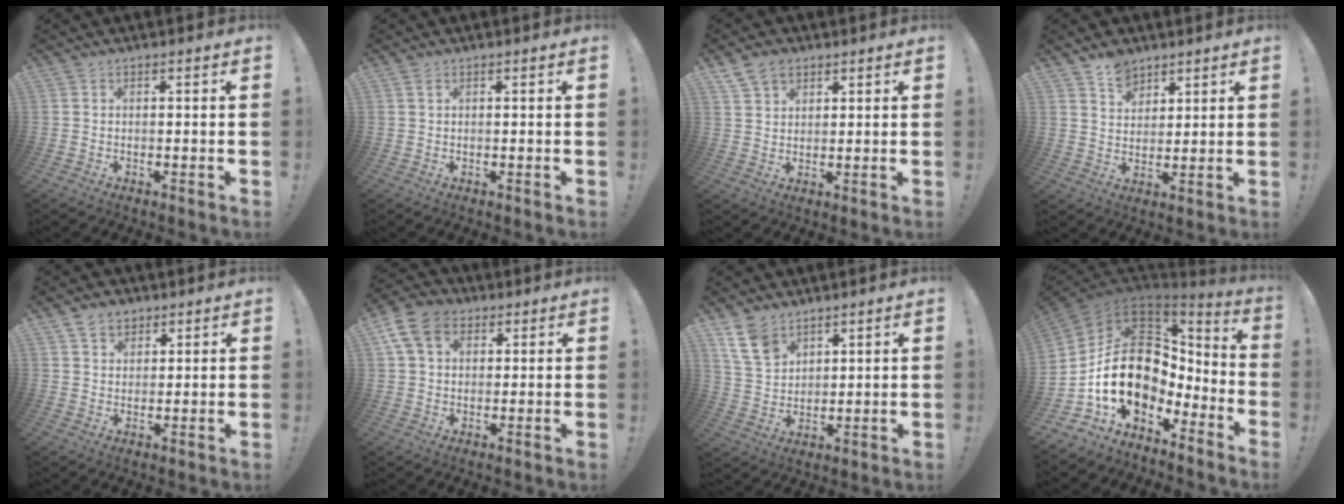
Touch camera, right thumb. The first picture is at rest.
{"total": 1.2, "force": [0.6, 0.5, 0.9], "torque": [-0.015, 0.000, 0.010]}
{"total": 6.4, "force": [4.2, 4.3, 2.2], "torque": [-0.036, -0.013, 0.081]}
{"total": 6.9, "force": [5.3, 4.1, 1.7], "torque": [-0.021, -0.037, 0.099]}
{"total": 5.3, "force": [3.4, 3.7, 1.4], "torque": [-0.021, -0.009, 0.064]}
{"total": 11.3, "force": [4.6, 8.0, 6.5], "torque": [-0.118, -0.006, 0.093]}
{"total": 10.9, "force": [7.1, 6.7, 4.8], "torque": [-0.090, -0.033, 0.142]}
{"total": 20.9, "force": [-0.2, 14.9, 14.6], "torque": [-0.263, -0.006, 0.029]}